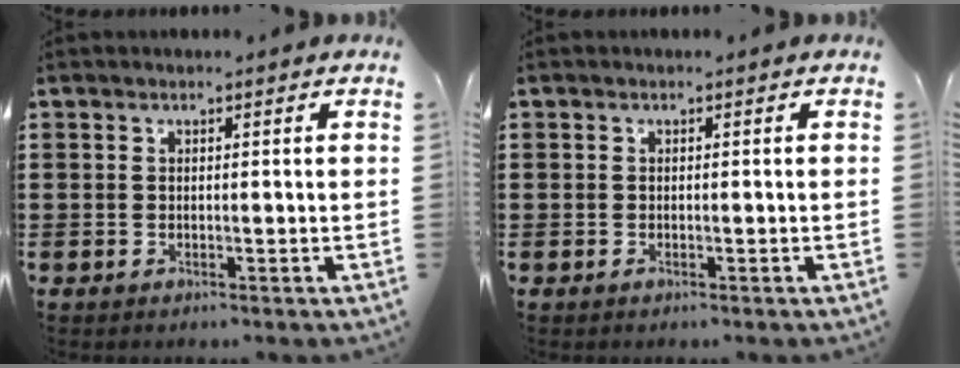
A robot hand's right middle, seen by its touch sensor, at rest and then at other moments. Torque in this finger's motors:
{"motor_torque": [1.34, 0.45, -0.12, -0.04]}